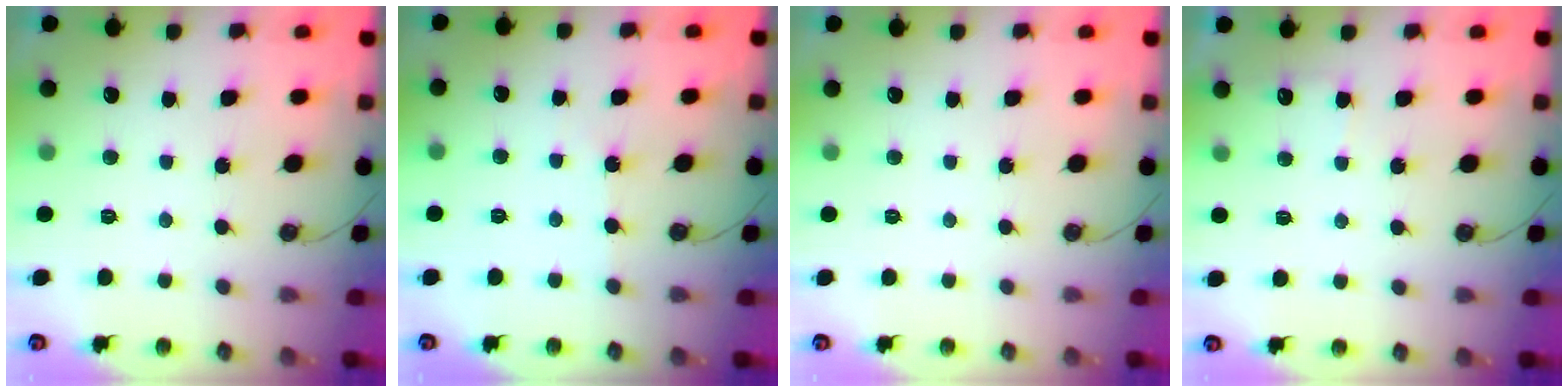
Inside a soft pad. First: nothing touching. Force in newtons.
{"total": 1.0, "press": 1.0, "slide": 0.2}
{"total": 0.0}
{"total": 4.3, "press": 4.2, "slide": 0.8}